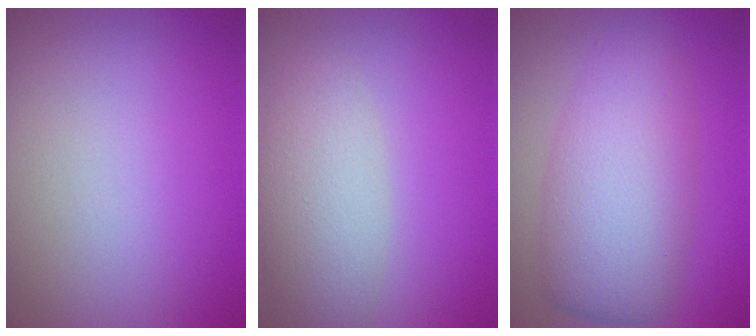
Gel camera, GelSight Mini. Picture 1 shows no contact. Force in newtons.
{"total": 4.0, "press": 4.0, "slide": 0.3}
{"total": 6.7, "press": 6.7, "slide": 0.0}